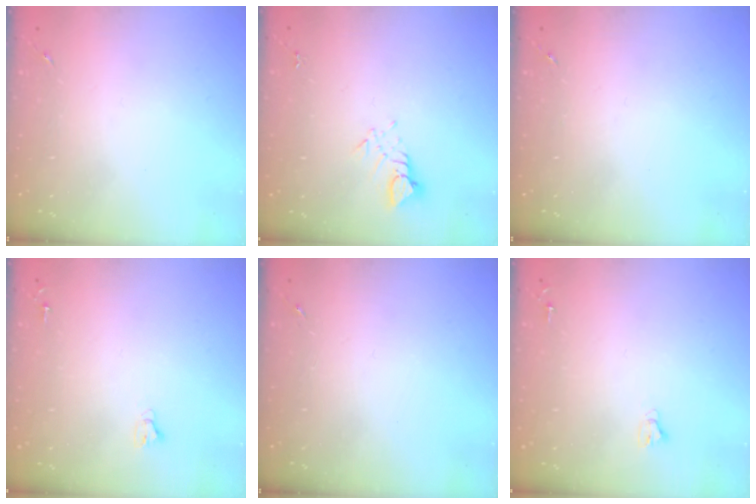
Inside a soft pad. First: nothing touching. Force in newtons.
{"total": 3.1, "press": 3.1, "slide": 0.1}
{"total": 0.0}
{"total": 2.4, "press": 2.4, "slide": 0.2}
{"total": 0.0}
{"total": 2.4, "press": 2.4, "slide": 0.2}